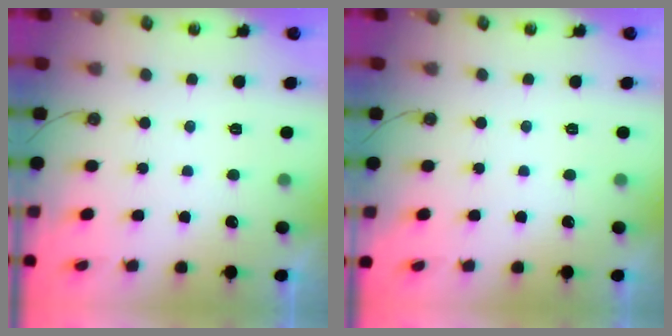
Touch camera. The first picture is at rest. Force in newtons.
{"total": 0.0}